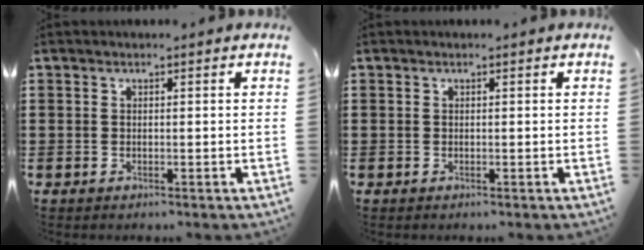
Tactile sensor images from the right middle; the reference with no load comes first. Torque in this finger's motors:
{"motor_torque": [0.00, 0.00, 0.10, -0.01]}